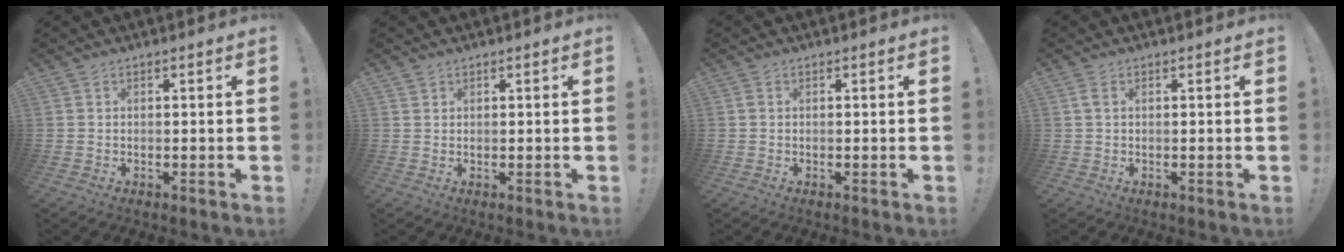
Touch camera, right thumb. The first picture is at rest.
{"total": 0.9, "force": [0.8, 0.5, 0.2], "torque": [-0.003, -0.001, 0.016]}
{"total": 0.6, "force": [0.1, 0.5, 0.4], "torque": [-0.016, 0.006, 0.003]}
{"total": 1.8, "force": [0.7, 0.9, 1.4], "torque": [-0.028, 0.004, 0.013]}